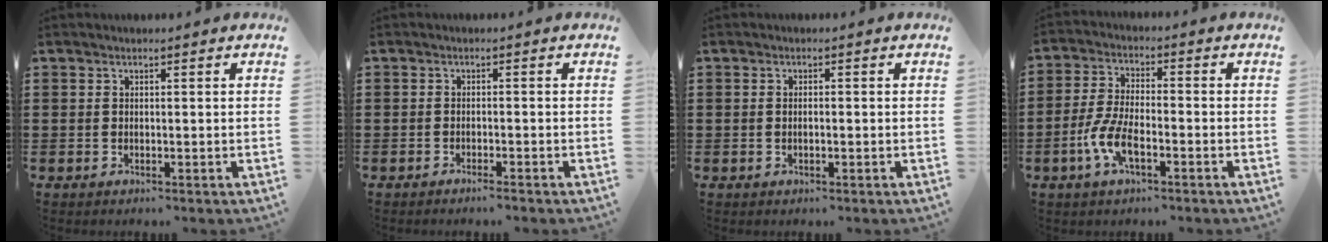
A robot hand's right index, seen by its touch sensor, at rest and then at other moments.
{"total": 1.3, "force": [-1.2, -0.1, 0.5], "torque": [-0.009, -0.001, -0.023]}
{"total": 0.9, "force": [-0.2, 0.2, 0.9], "torque": [-0.017, -0.003, -0.003]}
{"total": 6.5, "force": [-2.9, 2.1, 5.4], "torque": [-0.132, -0.013, -0.059]}